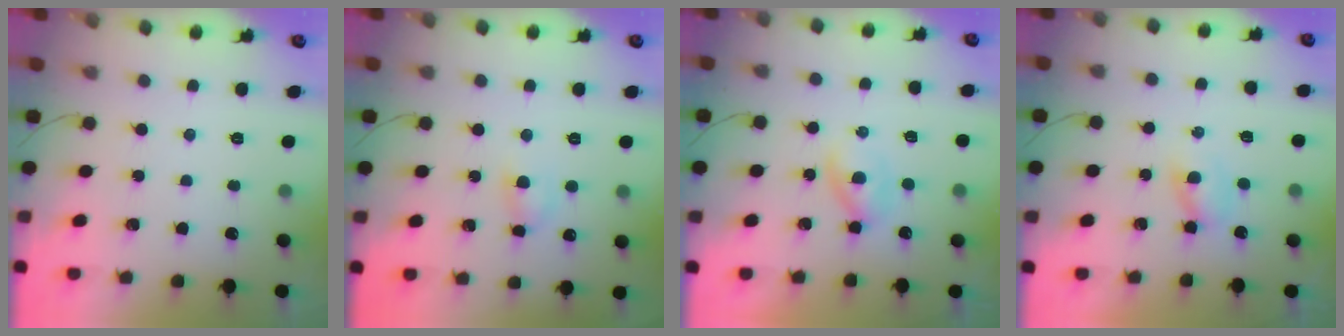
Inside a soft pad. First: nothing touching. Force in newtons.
{"total": 4.2, "press": 3.9, "slide": 1.3}
{"total": 2.4, "press": 2.2, "slide": 1.0}
{"total": 1.9, "press": 1.7, "slide": 0.9}